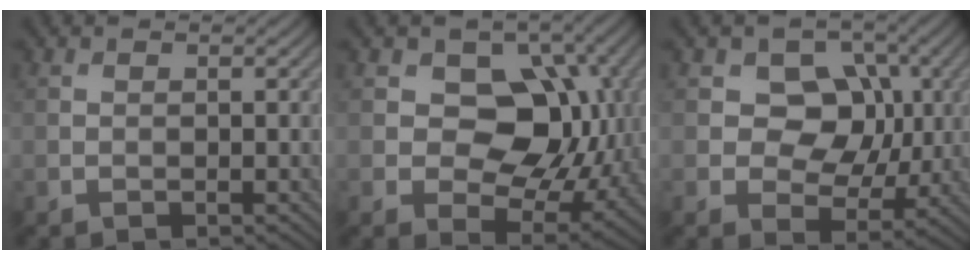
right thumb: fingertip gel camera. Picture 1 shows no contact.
{"total": 11.3, "force": [1.7, 8.2, 7.6], "torque": [-0.109, -0.011, 0.016]}
{"total": 8.0, "force": [1.7, 6.4, 4.5], "torque": [-0.074, -0.002, 0.015]}